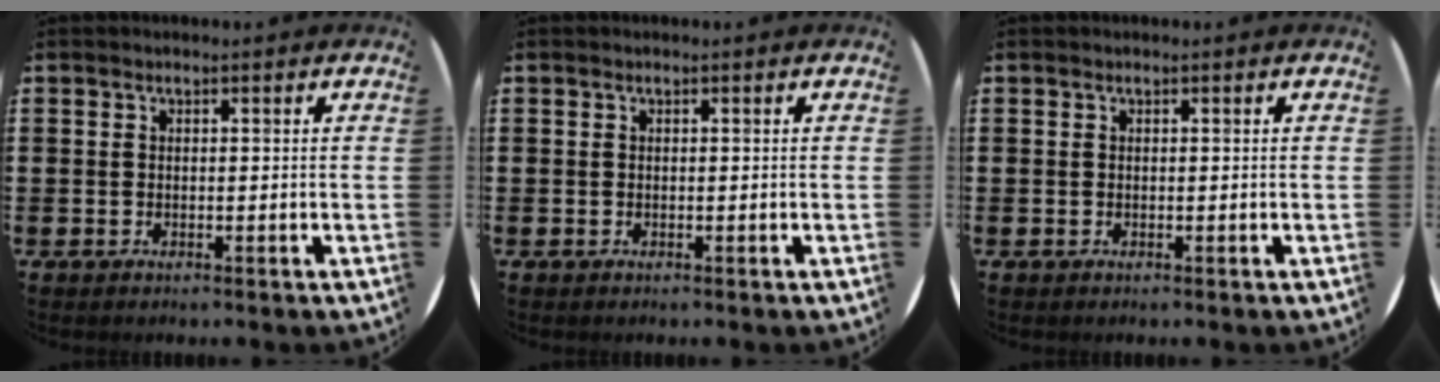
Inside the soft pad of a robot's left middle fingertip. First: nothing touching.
{"total": 0.0}
{"total": 0.0}